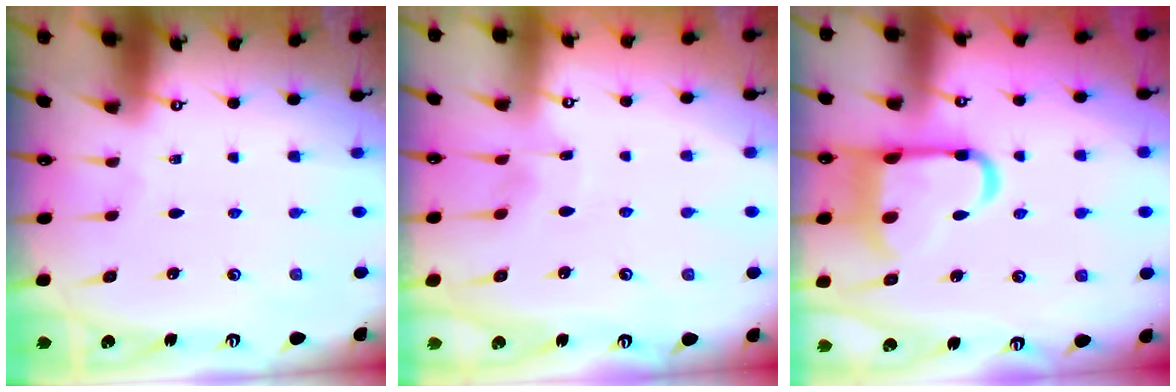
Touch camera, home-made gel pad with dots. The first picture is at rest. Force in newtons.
{"total": 3.6, "press": 3.6, "slide": 0.2}
{"total": 15.1, "press": 15.0, "slide": 1.8}